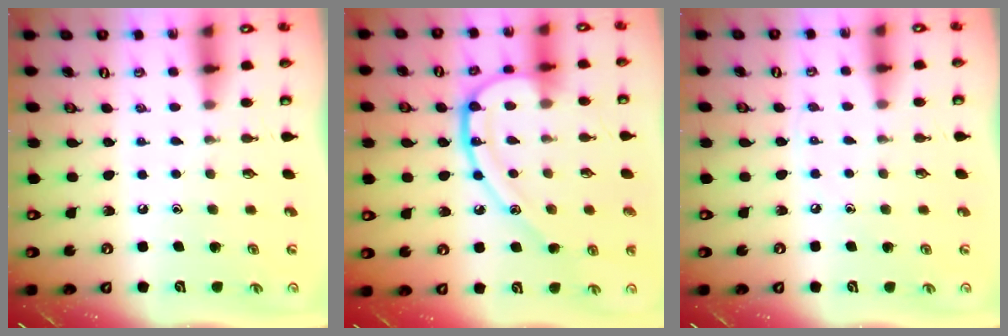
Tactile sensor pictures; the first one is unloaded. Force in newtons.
{"total": 15.8, "press": 15.8, "slide": 1.1}
{"total": 3.7, "press": 3.6, "slide": 0.9}